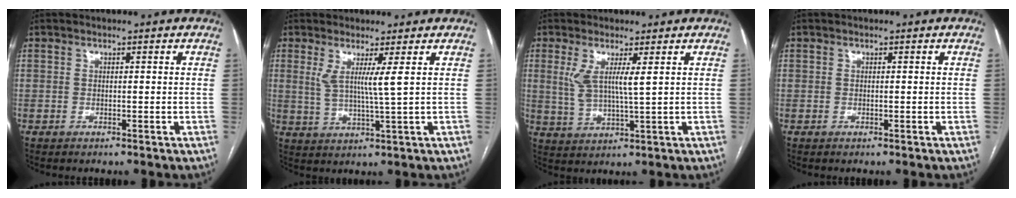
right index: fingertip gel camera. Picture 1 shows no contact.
{"total": 4.8, "force": [1.7, -1.0, 4.4], "torque": [-0.087, -0.012, 0.036]}
{"total": 5.6, "force": [1.9, 0.4, 5.3], "torque": [-0.111, -0.004, 0.043]}
{"total": 0.0}